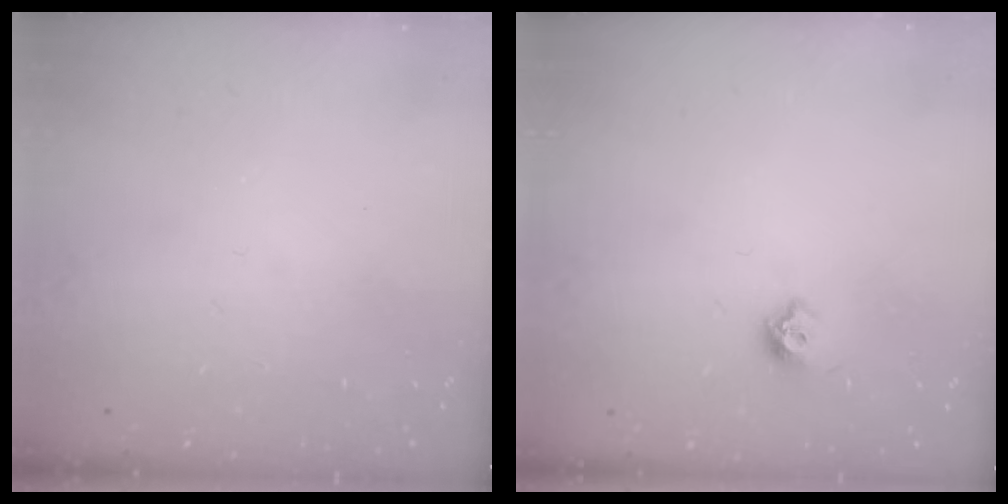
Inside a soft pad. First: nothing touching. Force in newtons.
{"total": 6.0, "press": 5.9, "slide": 0.9}